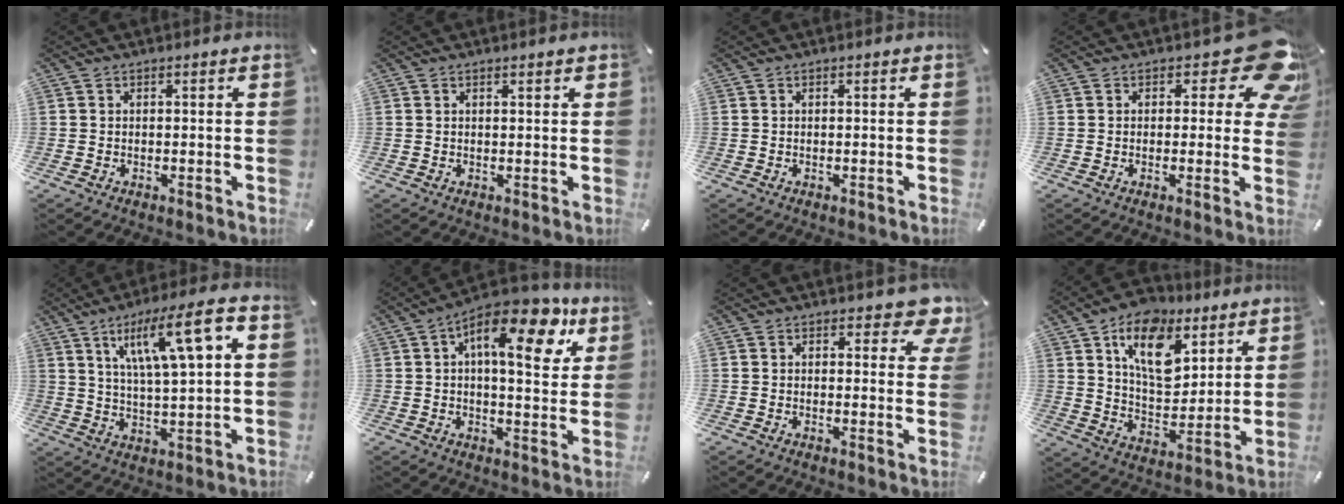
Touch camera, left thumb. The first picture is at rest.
{"total": 0.7, "force": [0.6, 0.2, 0.5], "torque": [-0.010, 0.000, 0.010]}
{"total": 0.0}
{"total": 13.3, "force": [6.3, 5.8, 10.1], "torque": [-0.117, -0.043, 0.106]}
{"total": 14.5, "force": [6.7, 3.6, 12.3], "torque": [-0.205, -0.020, 0.106]}
{"total": 16.2, "force": [7.1, 6.6, 12.9], "torque": [-0.191, -0.028, 0.112]}
{"total": 5.9, "force": [4.1, 2.9, 3.1], "torque": [-0.024, -0.025, 0.066]}
{"total": 15.7, "force": [8.6, 9.7, 8.9], "torque": [-0.147, -0.037, 0.154]}